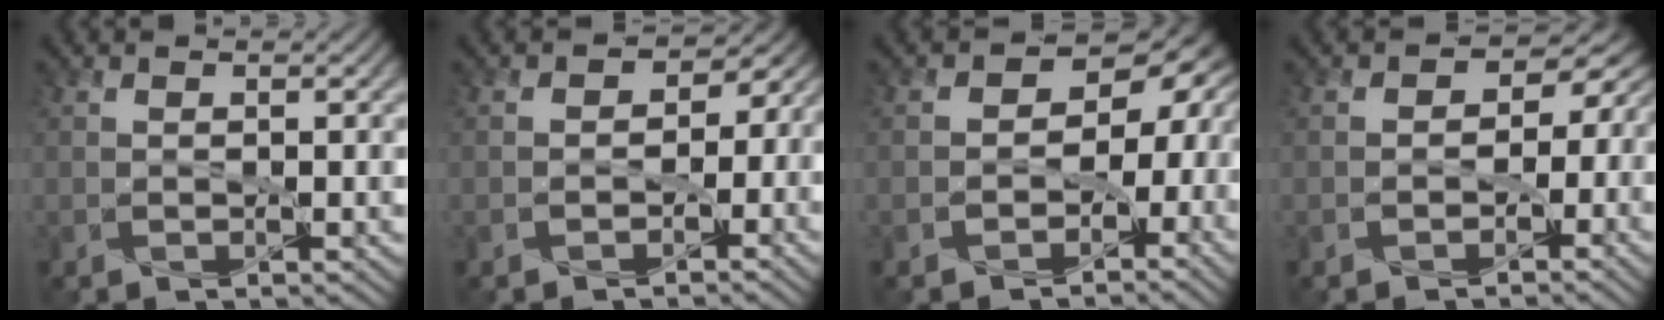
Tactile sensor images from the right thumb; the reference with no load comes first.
{"total": 3.4, "force": [-1.0, 2.9, 1.4], "torque": [0.000, 0.002, -0.021]}
{"total": 9.7, "force": [-1.7, 8.0, 5.4], "torque": [-0.043, 0.006, -0.058]}
{"total": 5.2, "force": [-0.8, 4.6, 2.3], "torque": [-0.008, 0.006, -0.030]}